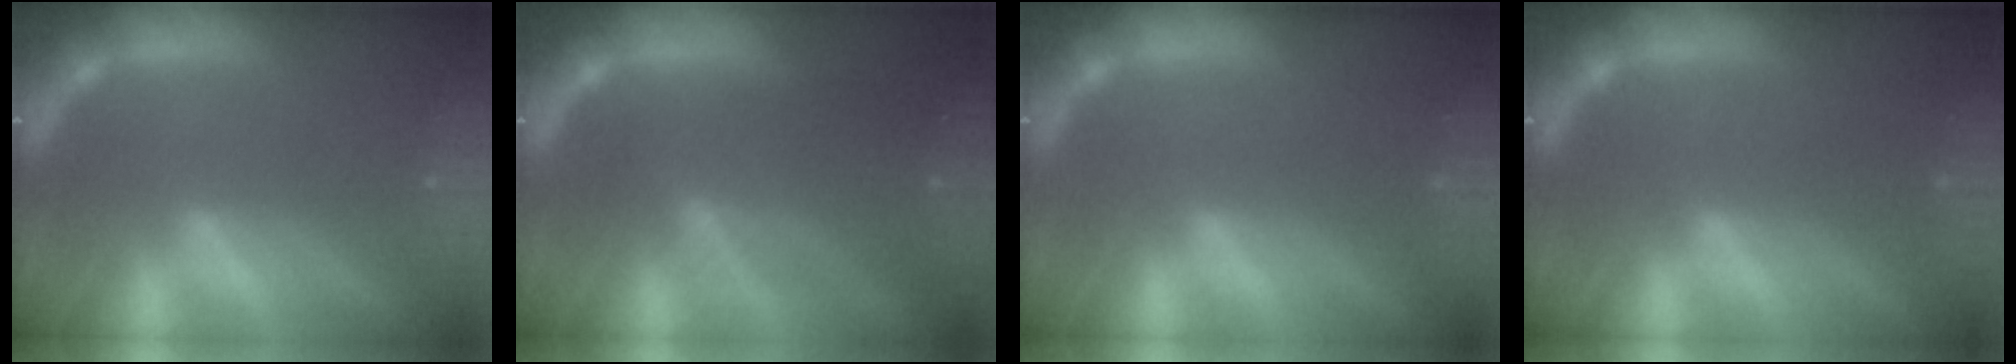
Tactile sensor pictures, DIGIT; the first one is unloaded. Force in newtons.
{"total": 7.0}
{"total": 0.0}
{"total": 0.9}